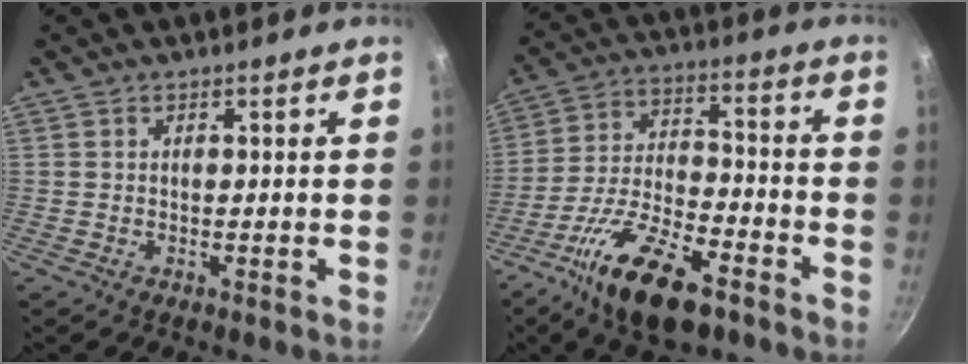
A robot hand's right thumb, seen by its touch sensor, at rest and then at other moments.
{"total": 17.0, "force": [-10.0, 6.6, 12.0], "torque": [-0.213, 0.043, -0.188]}